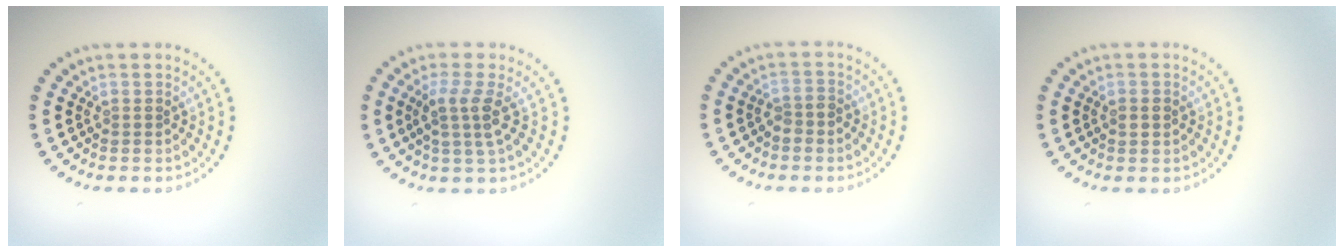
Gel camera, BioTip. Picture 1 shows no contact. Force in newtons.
{"total": 2.6, "press": 2.0, "slide": 1.6}
{"total": 1.5, "press": 1.3, "slide": 0.8}
{"total": 1.5, "press": 1.5, "slide": 0.1}